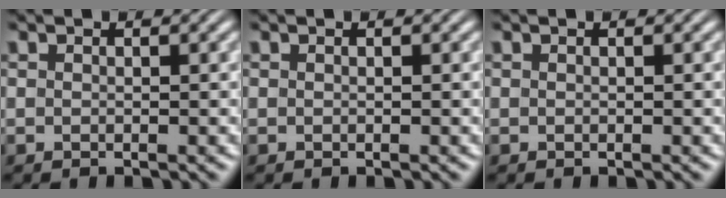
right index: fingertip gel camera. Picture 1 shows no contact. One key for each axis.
{"total": 0.0}
{"total": 0.0}